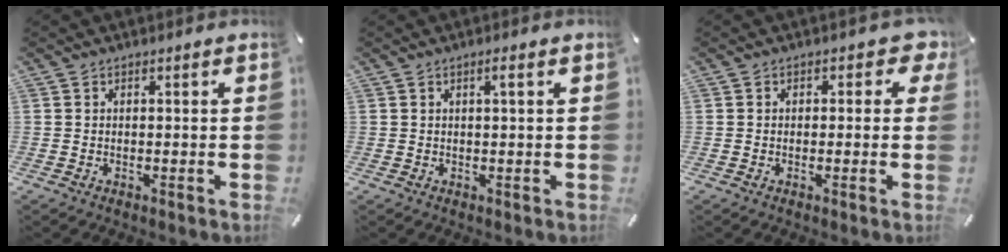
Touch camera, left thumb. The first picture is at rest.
{"total": 1.6, "force": [0.5, 0.0, 1.5], "torque": [-0.028, 0.001, 0.008]}
{"total": 3.5, "force": [0.6, 2.3, 2.5], "torque": [-0.026, 0.002, 0.005]}